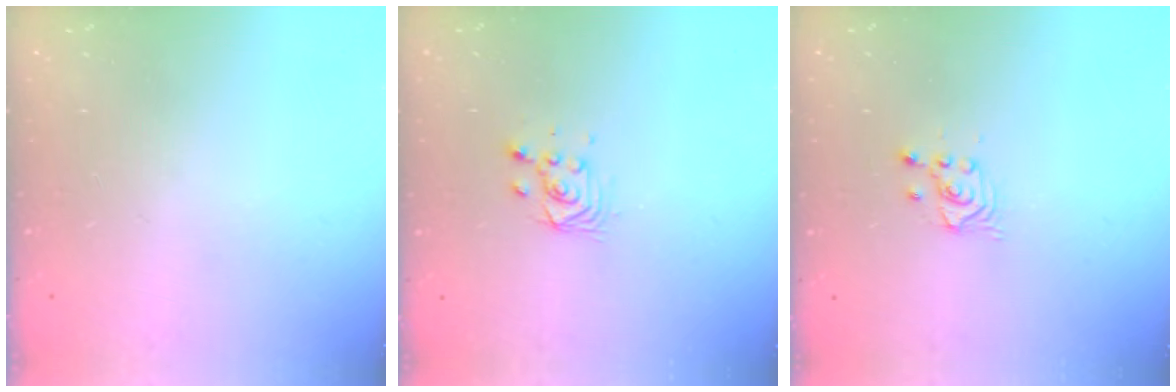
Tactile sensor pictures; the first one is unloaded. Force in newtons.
{"total": 4.7, "press": 4.6, "slide": 1.2}
{"total": 2.6, "press": 2.5, "slide": 0.3}